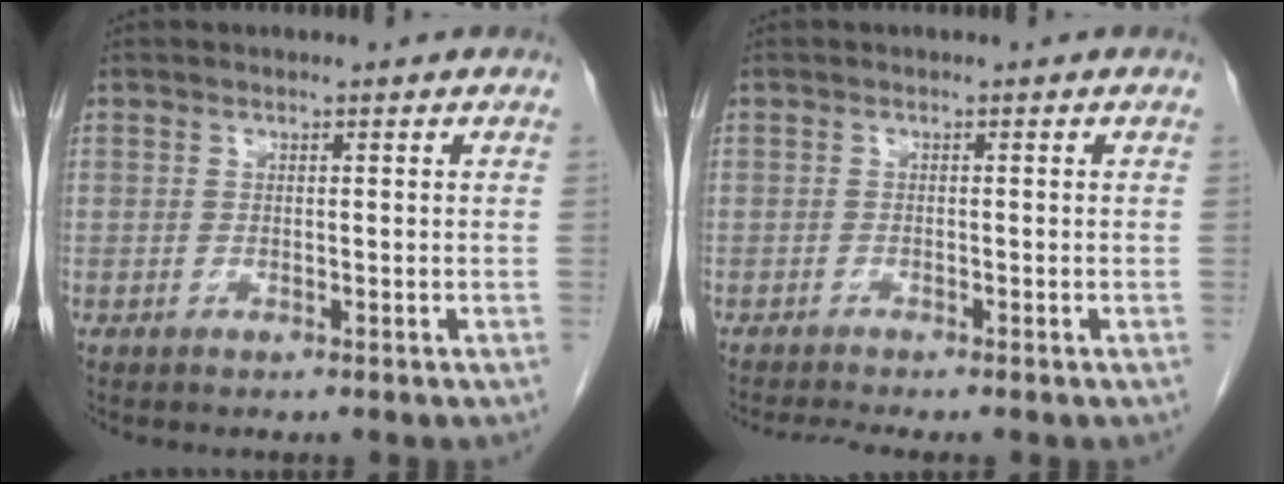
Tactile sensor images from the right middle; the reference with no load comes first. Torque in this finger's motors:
{"motor_torque": [0.02, 0.01, 0.00, 0.00]}